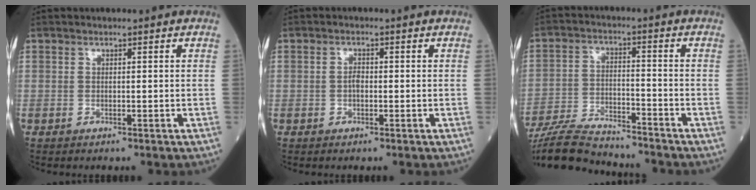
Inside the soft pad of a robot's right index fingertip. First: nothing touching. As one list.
[{"total": 1.4, "force": [-0.3, 0.7, 1.1], "torque": [-0.020, 0.003, -0.007]}, {"total": 12.9, "force": [-12.1, 1.3, 4.2], "torque": [-0.078, -0.007, -0.209]}]